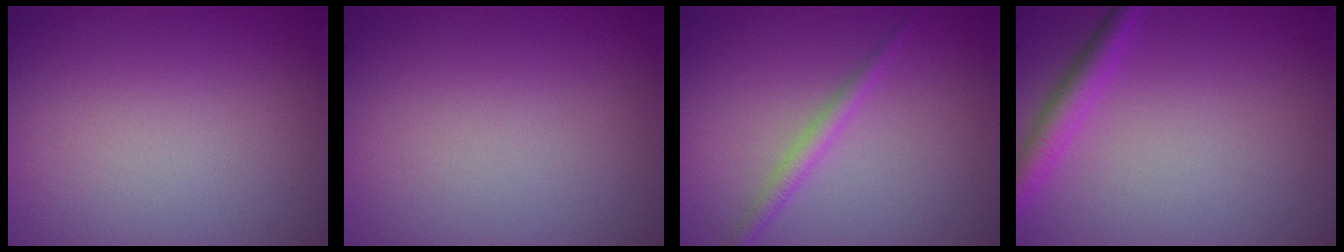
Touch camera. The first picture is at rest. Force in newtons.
{"total": 0.0}
{"total": 1.6, "press": 1.6, "slide": 0.1}
{"total": 2.5, "press": 2.5, "slide": 0.1}